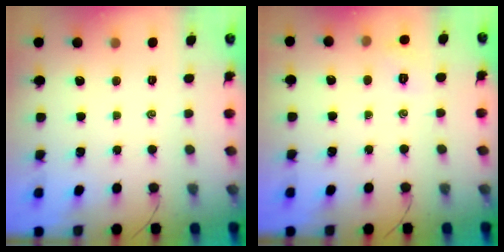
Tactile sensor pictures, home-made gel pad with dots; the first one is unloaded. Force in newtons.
{"total": 5.7, "press": 5.5, "slide": 1.6}